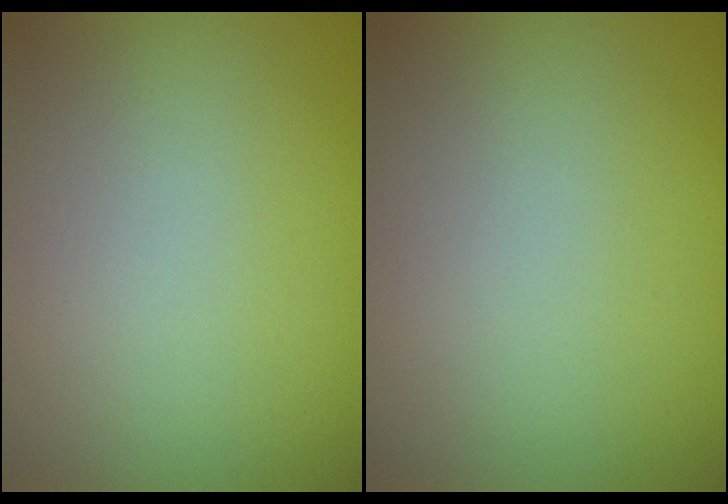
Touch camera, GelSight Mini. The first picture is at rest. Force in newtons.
{"total": 0.0}